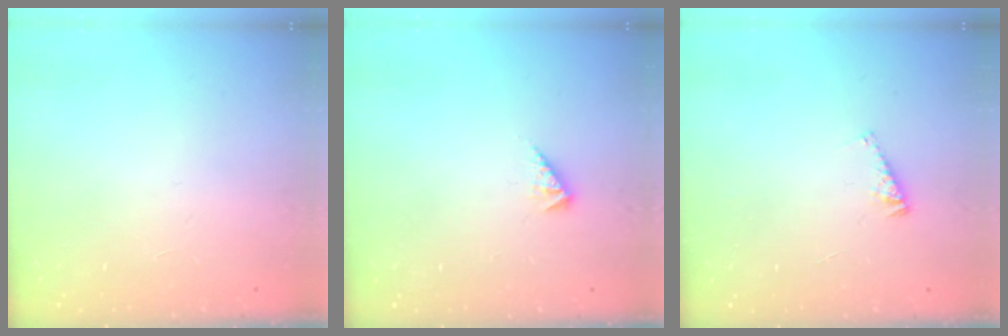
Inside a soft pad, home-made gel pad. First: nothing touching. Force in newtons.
{"total": 2.9, "press": 2.9, "slide": 0.5}
{"total": 3.6, "press": 3.6, "slide": 0.4}